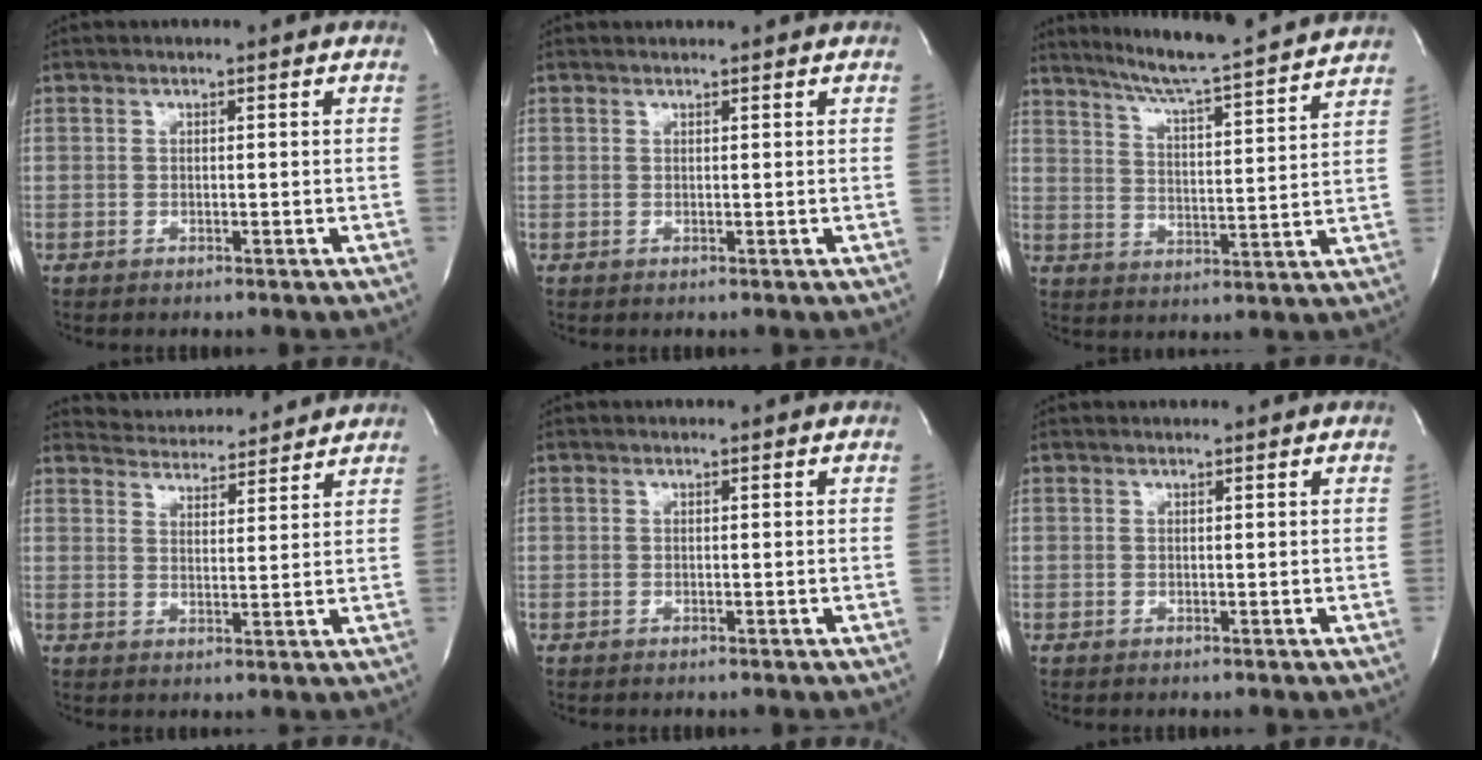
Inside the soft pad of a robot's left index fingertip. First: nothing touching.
{"total": 1.2, "force": [1.2, -0.1, 0.2], "torque": [-0.008, 0.009, 0.021]}
{"total": 18.1, "force": [16.5, -0.4, 7.4], "torque": [-0.125, -0.015, 0.232]}
{"total": 9.3, "force": [9.1, 1.3, 1.1], "torque": [-0.024, 0.013, 0.129]}
{"total": 0.0}
{"total": 0.8, "force": [0.7, -0.1, 0.2], "torque": [-0.006, 0.006, 0.014]}